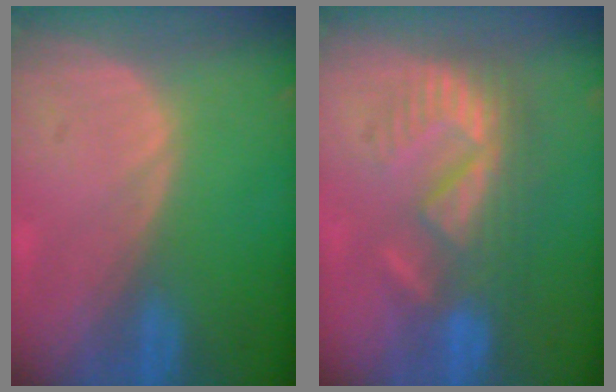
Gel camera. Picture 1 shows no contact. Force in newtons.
{"total": 9.1, "press": 8.1, "slide": 4.1}